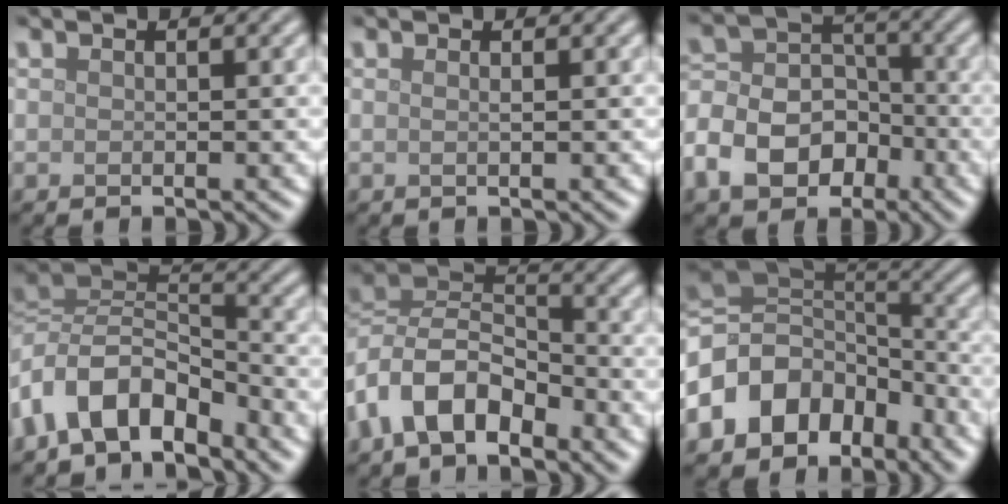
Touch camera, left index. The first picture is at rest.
{"total": 0.9, "force": [0.3, 0.4, 0.8], "torque": [-0.007, -0.004, -0.006]}
{"total": 8.2, "force": [-4.3, 5.8, 3.9], "torque": [-0.060, 0.002, -0.092]}
{"total": 8.3, "force": [-4.5, 4.7, 5.1], "torque": [-0.084, 0.006, -0.096]}
{"total": 7.5, "force": [-4.0, 4.3, 4.6], "torque": [-0.085, 0.007, -0.090]}
{"total": 10.7, "force": [-4.7, 8.1, 5.0], "torque": [-0.098, 0.004, -0.096]}